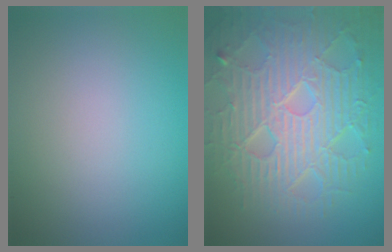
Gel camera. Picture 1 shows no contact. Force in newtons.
{"total": 9.0, "press": 6.5, "slide": 6.3}